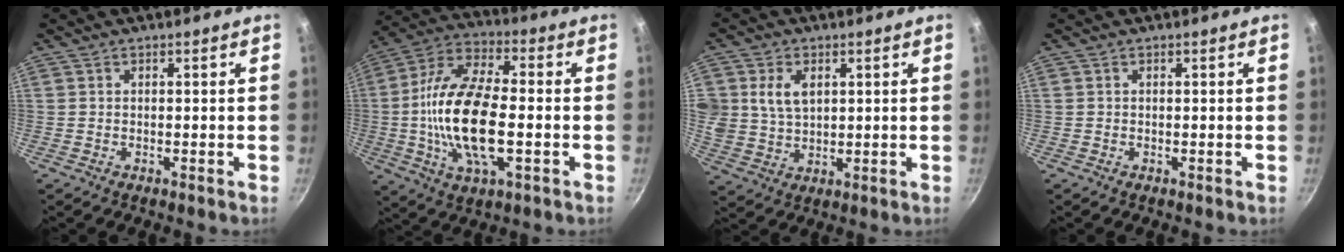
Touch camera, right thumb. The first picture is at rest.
{"total": 19.1, "force": [-2.1, 8.2, 17.2], "torque": [-0.326, 0.020, -0.053]}
{"total": 7.7, "force": [2.2, 5.7, 4.7], "torque": [-0.073, -0.011, 0.044]}
{"total": 0.0}